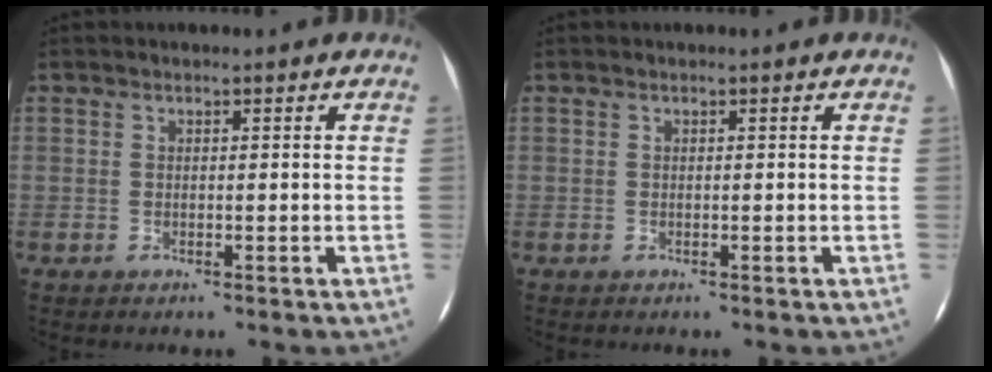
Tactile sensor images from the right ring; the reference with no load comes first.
{"total": 0.0}